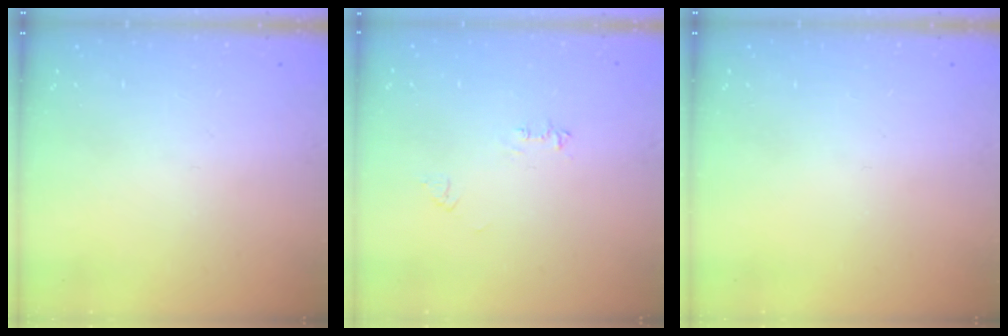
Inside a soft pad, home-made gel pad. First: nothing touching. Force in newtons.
{"total": 5.3, "press": 5.3, "slide": 0.6}
{"total": 0.0}